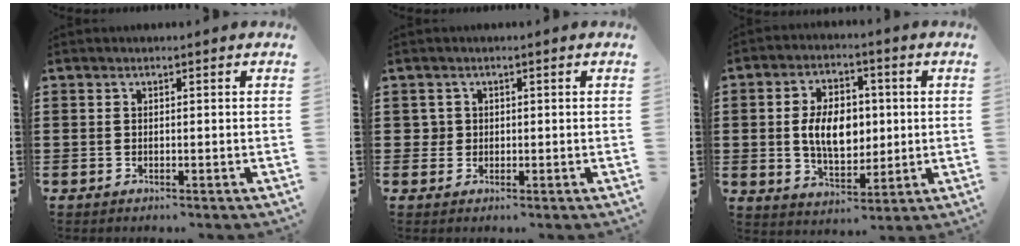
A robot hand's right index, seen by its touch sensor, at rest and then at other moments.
{"total": 1.8, "force": [0.2, 1.7, 0.4], "torque": [-0.014, 0.010, 0.002]}
{"total": 8.5, "force": [0.5, 5.4, 6.6], "torque": [-0.122, 0.004, 0.000]}